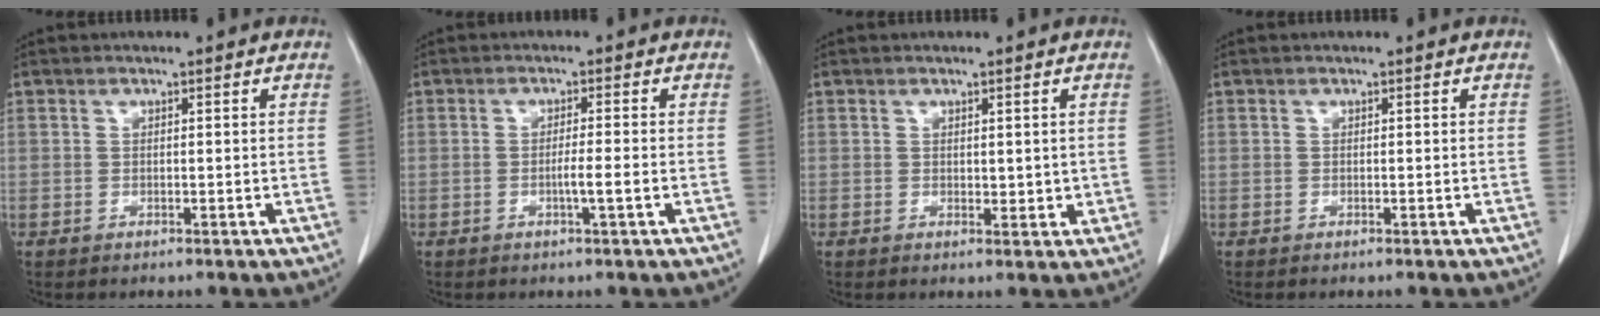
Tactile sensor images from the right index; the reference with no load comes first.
{"total": 2.7, "force": [-0.8, -0.3, 2.6], "torque": [-0.045, -0.002, -0.013]}
{"total": 2.1, "force": [0.5, 1.1, 1.7], "torque": [-0.019, -0.007, 0.011]}
{"total": 0.0}